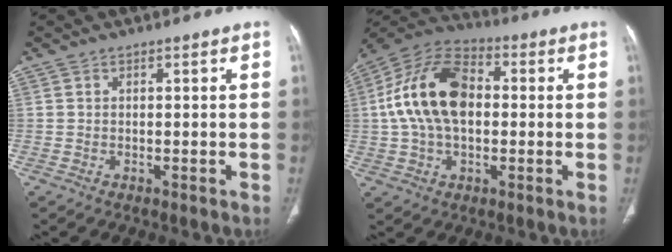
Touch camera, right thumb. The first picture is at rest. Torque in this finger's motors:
{"motor_torque": [0.75, 2.32, 1.03, -0.58, 0.22]}